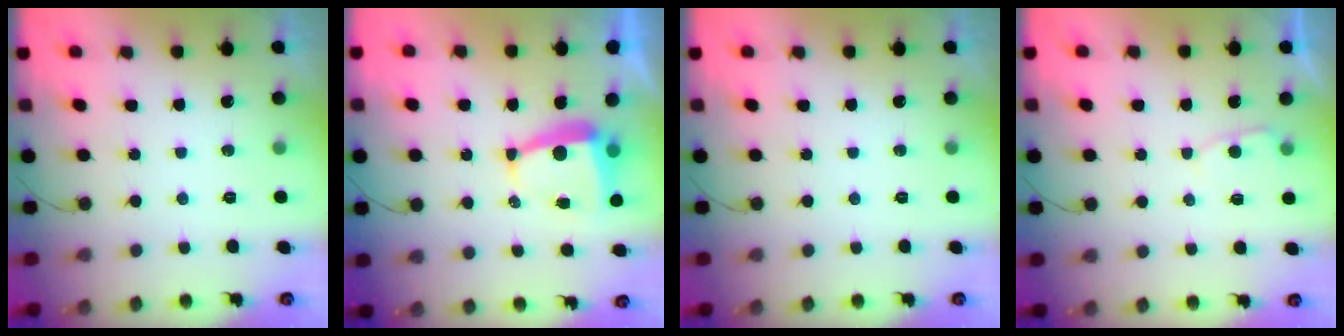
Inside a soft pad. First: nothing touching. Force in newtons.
{"total": 6.5, "press": 6.5, "slide": 0.6}
{"total": 0.0}
{"total": 2.7, "press": 2.7, "slide": 0.3}